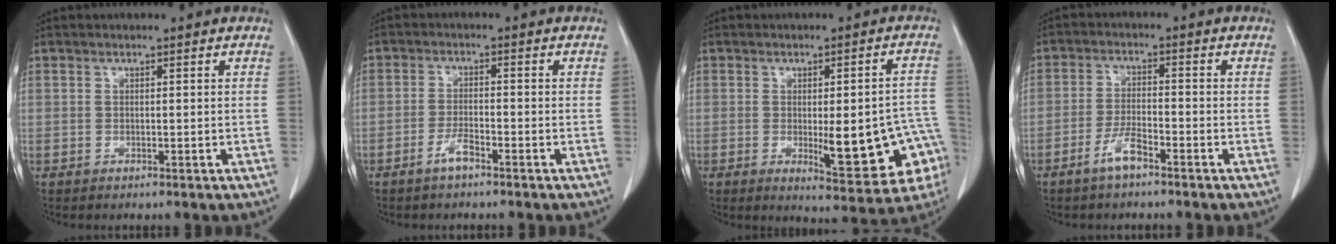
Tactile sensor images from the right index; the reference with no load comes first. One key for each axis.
{"total": 2.8, "fx": -2.0, "fy": 0.4, "fz": 2.0, "tx": -0.038, "ty": 0.001, "tz": -0.040}
{"total": 14.6, "fx": -3.6, "fy": 3.7, "fz": 13.7, "tx": -0.117, "ty": 0.016, "tz": -0.031}
{"total": 4.2, "fx": -3.0, "fy": 0.7, "fz": 2.9, "tx": -0.060, "ty": 0.000, "tz": -0.058}